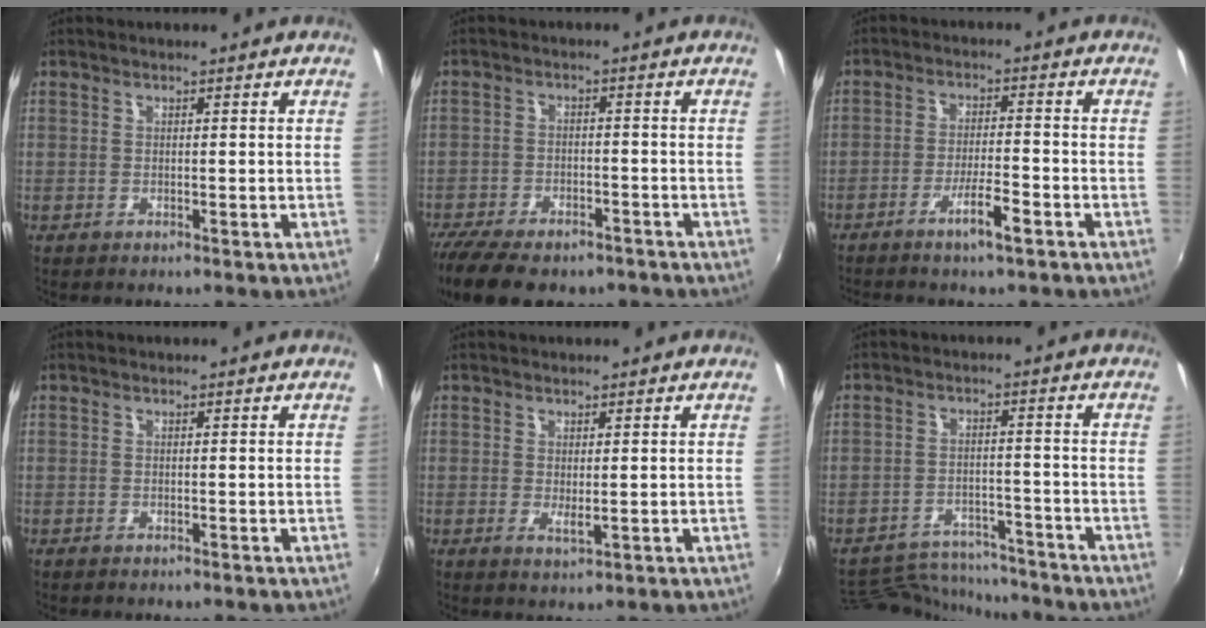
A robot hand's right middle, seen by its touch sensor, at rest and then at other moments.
{"total": 15.5, "force": [-11.9, 6.3, 7.7], "torque": [-0.177, -0.038, -0.187]}
{"total": 5.1, "force": [-3.6, 0.3, 3.7], "torque": [-0.079, -0.001, -0.062]}
{"total": 0.0}
{"total": 1.7, "force": [0.3, 0.4, 1.6], "torque": [-0.027, -0.005, 0.005]}
{"total": 12.7, "force": [-12.0, 3.3, 2.8], "torque": [-0.079, 0.016, -0.177]}